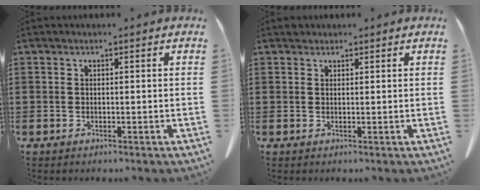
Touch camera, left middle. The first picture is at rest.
{"total": 0.9, "force": [0.8, 0.3, 0.0], "torque": [-0.003, 0.000, 0.018]}